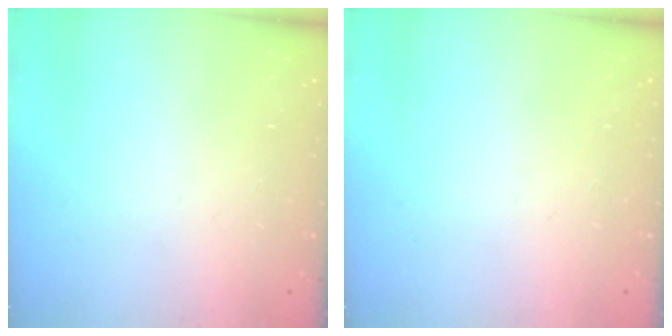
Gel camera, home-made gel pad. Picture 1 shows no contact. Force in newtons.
{"total": 0.0}